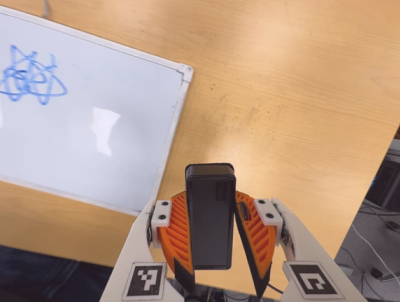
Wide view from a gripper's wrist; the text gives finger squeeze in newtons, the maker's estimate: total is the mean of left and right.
{"total": 6.3, "left": 5.1, "right": 7.5}